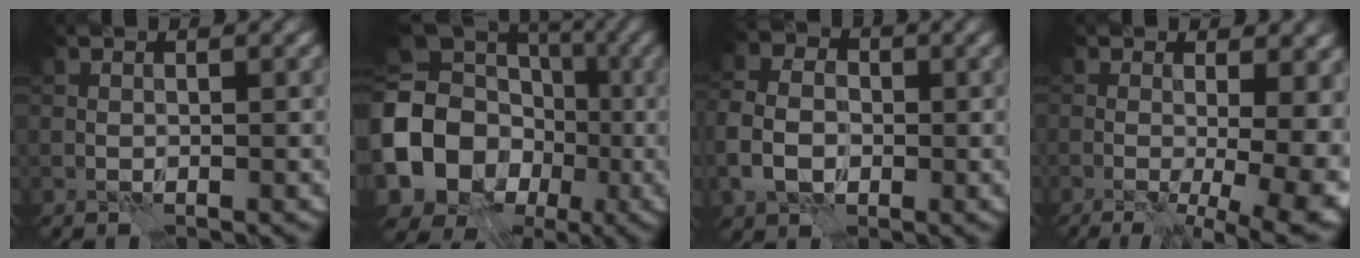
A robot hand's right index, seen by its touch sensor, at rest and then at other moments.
{"total": 15.6, "force": [-2.9, 13.6, 7.1], "torque": [-0.169, -0.015, -0.075]}
{"total": 6.1, "force": [-1.2, 4.8, 3.6], "torque": [-0.072, 0.002, -0.031]}
{"total": 13.2, "force": [-0.6, 5.9, 11.7], "torque": [-0.080, 0.004, 0.006]}